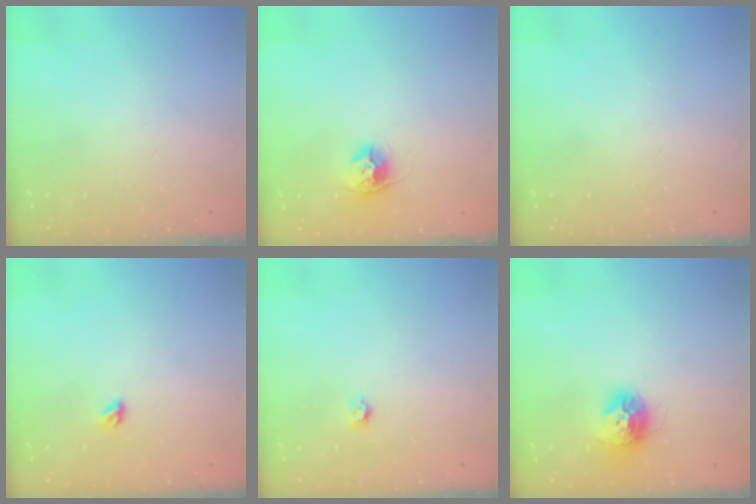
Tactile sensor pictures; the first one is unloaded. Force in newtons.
{"total": 9.1, "press": 9.1, "slide": 0.4}
{"total": 0.0}
{"total": 3.5, "press": 3.5, "slide": 0.8}
{"total": 3.2, "press": 3.2, "slide": 0.3}
{"total": 11.9, "press": 11.9, "slide": 0.9}